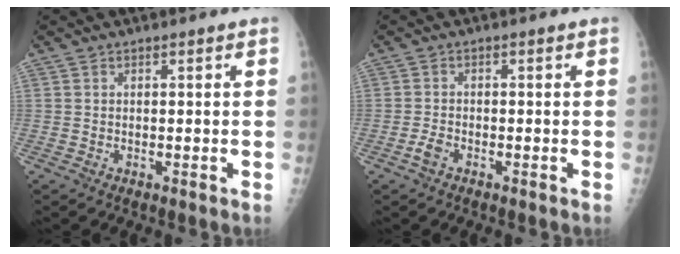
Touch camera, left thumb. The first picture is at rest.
{"total": 1.9, "force": [-1.2, 0.9, 1.2], "torque": [-0.030, 0.003, -0.025]}